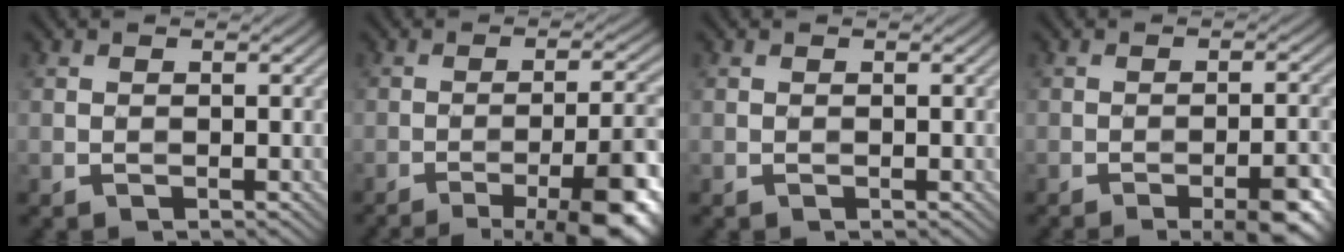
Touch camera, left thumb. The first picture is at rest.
{"total": 12.1, "force": [-6.5, 2.6, 9.9], "torque": [-0.116, 0.014, -0.092]}
{"total": 0.0}
{"total": 5.4, "force": [-3.4, 0.7, 4.1], "torque": [-0.056, 0.007, -0.044]}